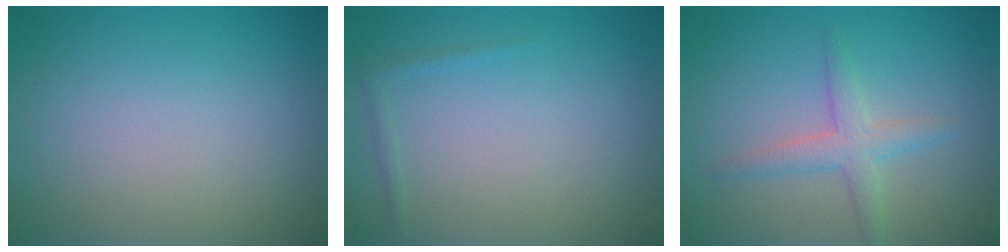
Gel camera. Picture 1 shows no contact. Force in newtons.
{"total": 0.6, "press": 0.6, "slide": 0.1}
{"total": 2.5, "press": 2.5, "slide": 0.1}